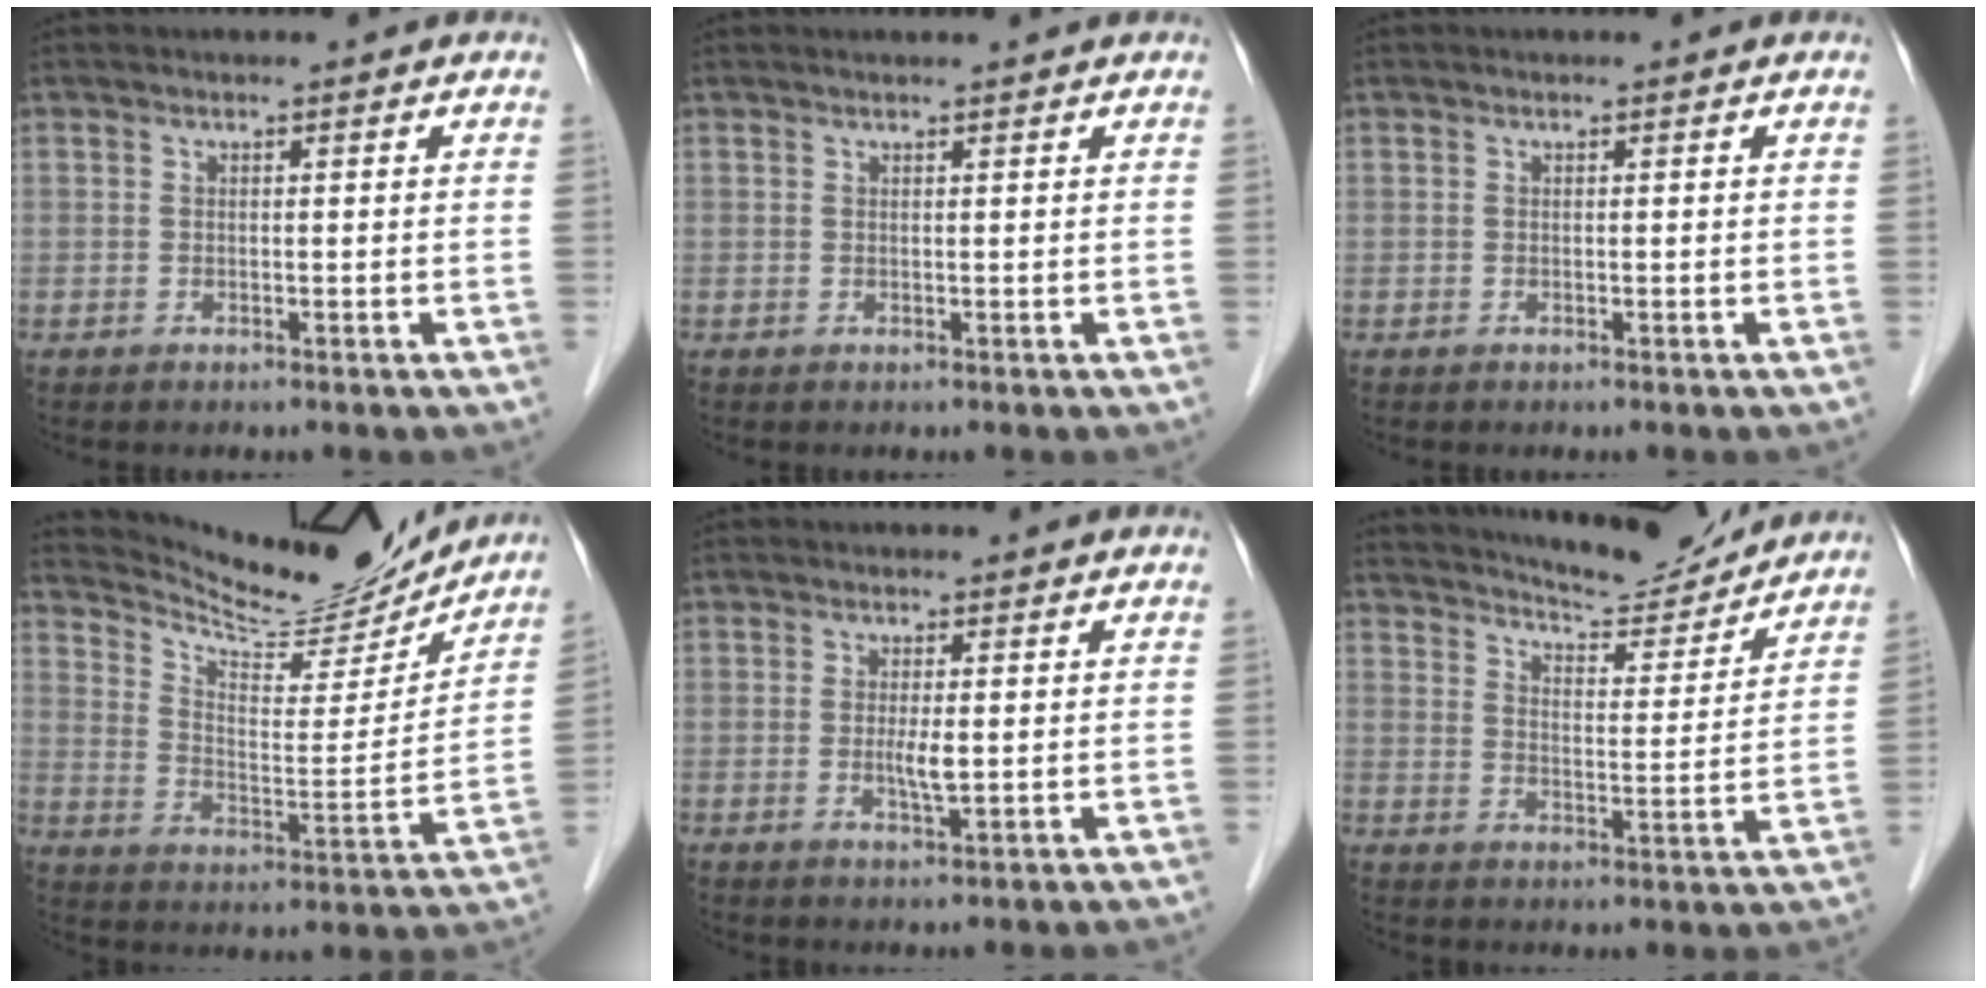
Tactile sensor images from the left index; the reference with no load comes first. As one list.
[{"total": 1.5, "force": [1.4, -0.1, 0.4], "torque": [-0.007, 0.011, 0.022]}, {"total": 0.0}, {"total": 16.4, "force": [15.9, 2.2, 3.2], "torque": [-0.067, -0.034, 0.238]}, {"total": 2.3, "force": [0.0, 0.3, 2.3], "torque": [-0.047, -0.009, 0.001]}, {"total": 12.7, "force": [12.1, 1.6, 3.3], "torque": [-0.053, -0.007, 0.173]}]